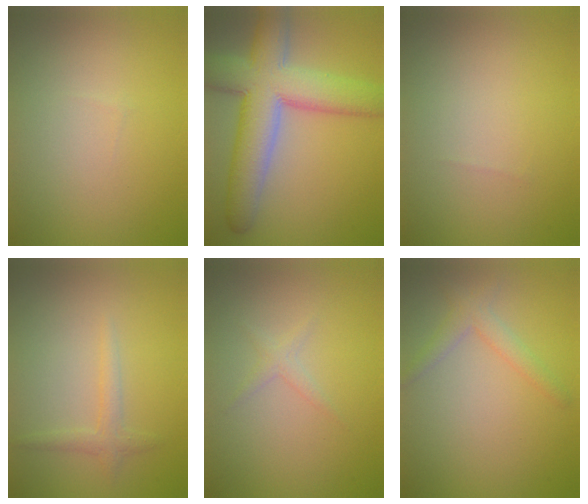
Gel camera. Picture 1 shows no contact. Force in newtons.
{"total": 10.0, "press": 10.0, "slide": 0.4}
{"total": 0.0}
{"total": 1.5, "press": 1.4, "slide": 0.1}
{"total": 1.1, "press": 1.1, "slide": 0.1}
{"total": 2.1, "press": 2.1, "slide": 0.1}